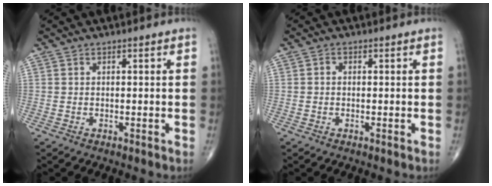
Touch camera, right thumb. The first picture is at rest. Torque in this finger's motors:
{"motor_torque": [-0.57, 0.29, -0.01, 0.07, 0.02]}